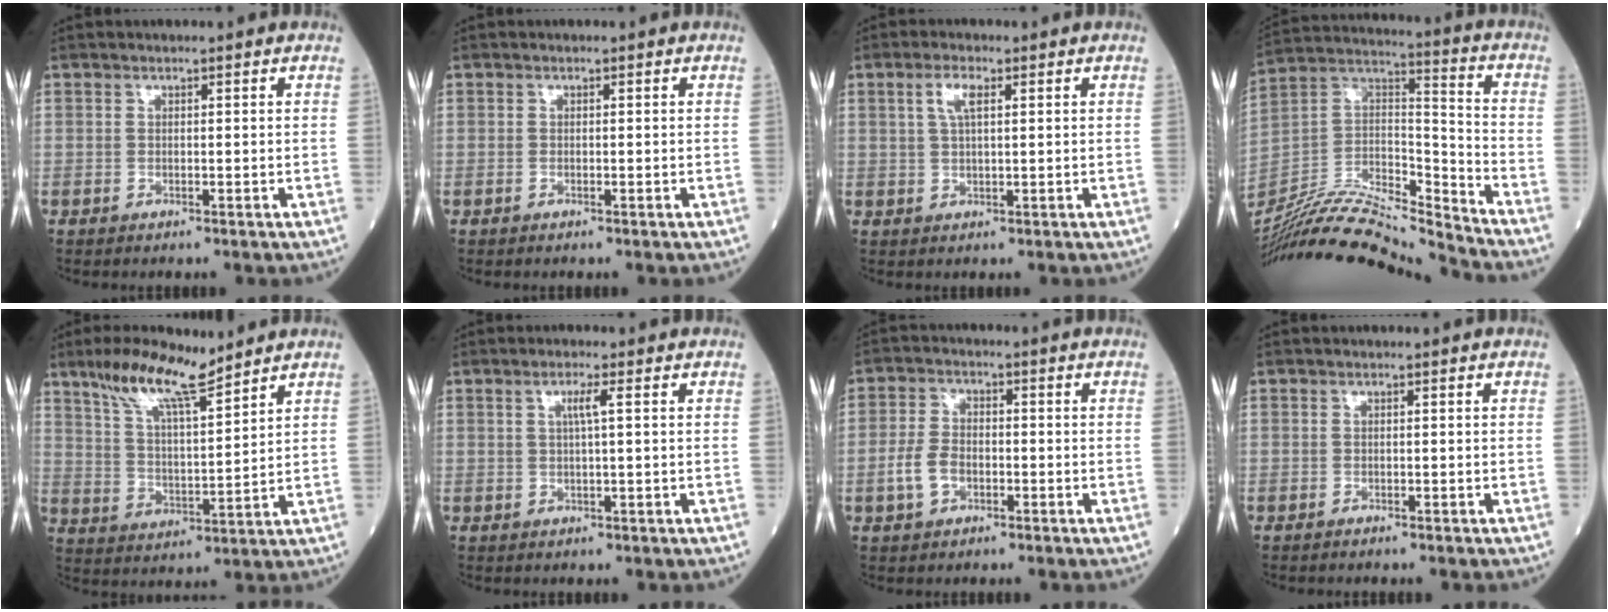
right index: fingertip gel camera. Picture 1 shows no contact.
{"total": 0.0}
{"total": 3.4, "force": [1.3, 0.9, 3.0], "torque": [-0.063, 0.006, 0.027]}
{"total": 22.7, "force": [-21.5, 0.8, 7.2], "torque": [-0.158, 0.018, -0.374]}
{"total": 10.7, "force": [8.1, 1.6, 6.8], "torque": [-0.132, 0.003, 0.151]}
{"total": 2.2, "force": [0.6, -0.3, 2.1], "torque": [-0.042, 0.001, 0.010]}
{"total": 4.9, "force": [-1.7, 3.1, 3.4], "torque": [-0.082, 0.008, -0.034]}
{"total": 0.6, "force": [-0.5, 0.1, 0.2], "torque": [-0.004, -0.001, -0.010]}